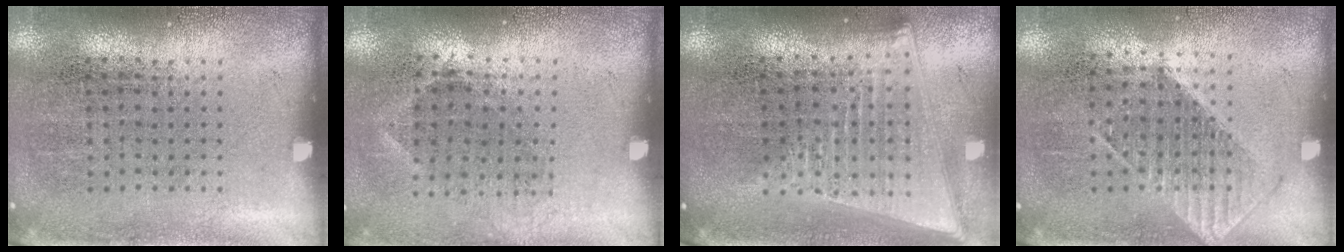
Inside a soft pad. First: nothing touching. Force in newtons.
{"total": 0.8, "press": 0.7, "slide": 0.5}
{"total": 2.1, "press": 1.8, "slide": 1.1}
{"total": 0.9, "press": 0.9, "slide": 0.3}